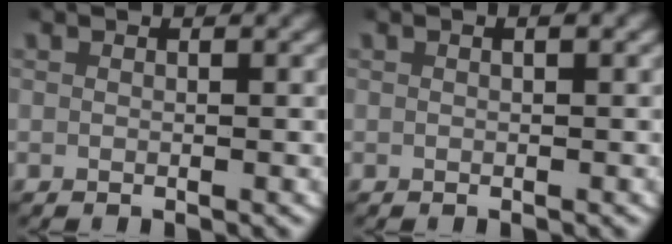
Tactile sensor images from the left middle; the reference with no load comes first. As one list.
[{"total": 0.6, "force": [0.2, 0.0, 0.6], "torque": [-0.007, 0.006, 0.003]}]